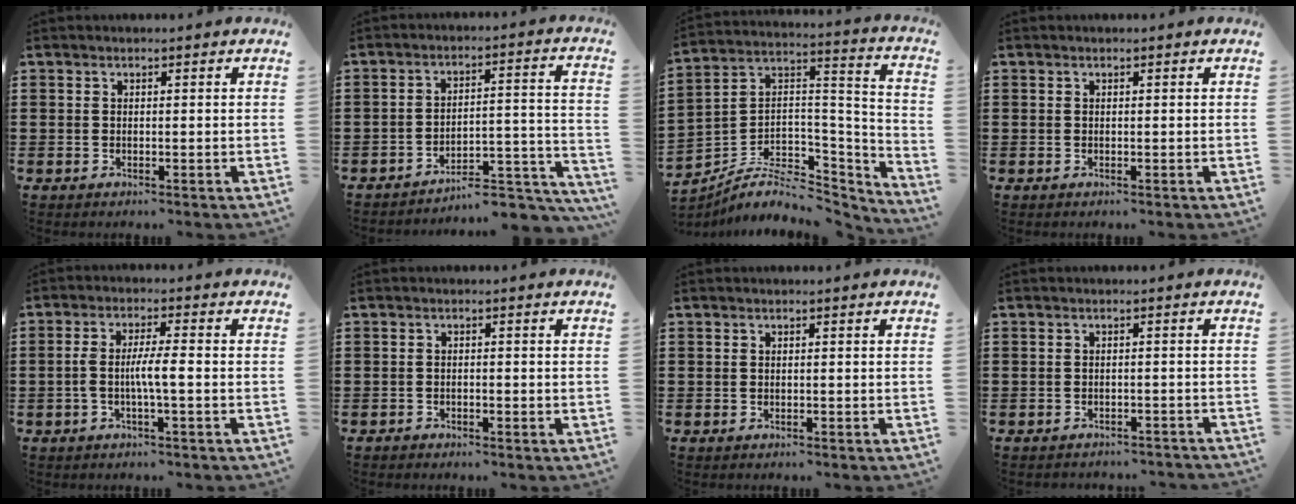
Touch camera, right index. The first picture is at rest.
{"total": 6.9, "force": [-6.5, 1.0, 2.1], "torque": [-0.026, 0.011, -0.126]}
{"total": 7.1, "force": [-4.3, 4.3, 3.6], "torque": [-0.081, 0.000, -0.082]}
{"total": 0.0}
{"total": 4.5, "force": [-1.0, 0.3, 4.3], "torque": [-0.085, -0.003, -0.023]}
{"total": 0.9, "force": [-0.8, 0.4, 0.1], "torque": [-0.007, -0.002, -0.015]}
{"total": 0.0}
{"total": 1.5, "force": [-1.5, 0.2, 0.1], "torque": [-0.008, 0.001, -0.033]}